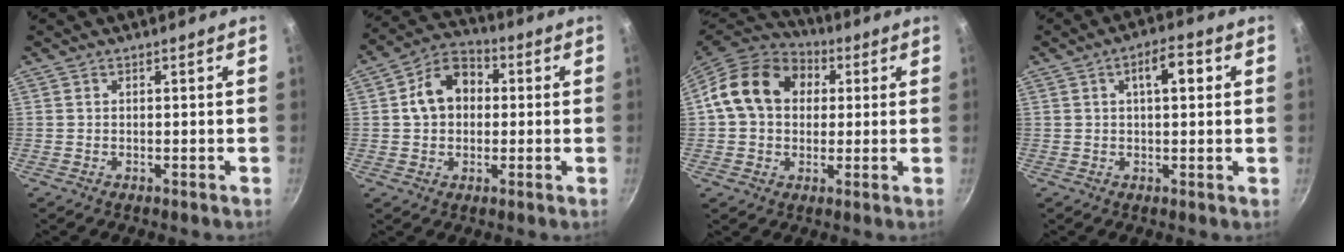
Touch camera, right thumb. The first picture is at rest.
{"total": 10.3, "force": [1.0, 8.0, 6.4], "torque": [-0.074, 0.026, 0.000]}
{"total": 16.0, "force": [3.3, 12.6, 9.3], "torque": [-0.139, 0.026, 0.041]}
{"total": 6.1, "force": [1.5, 2.6, 5.3], "torque": [-0.062, 0.012, 0.017]}